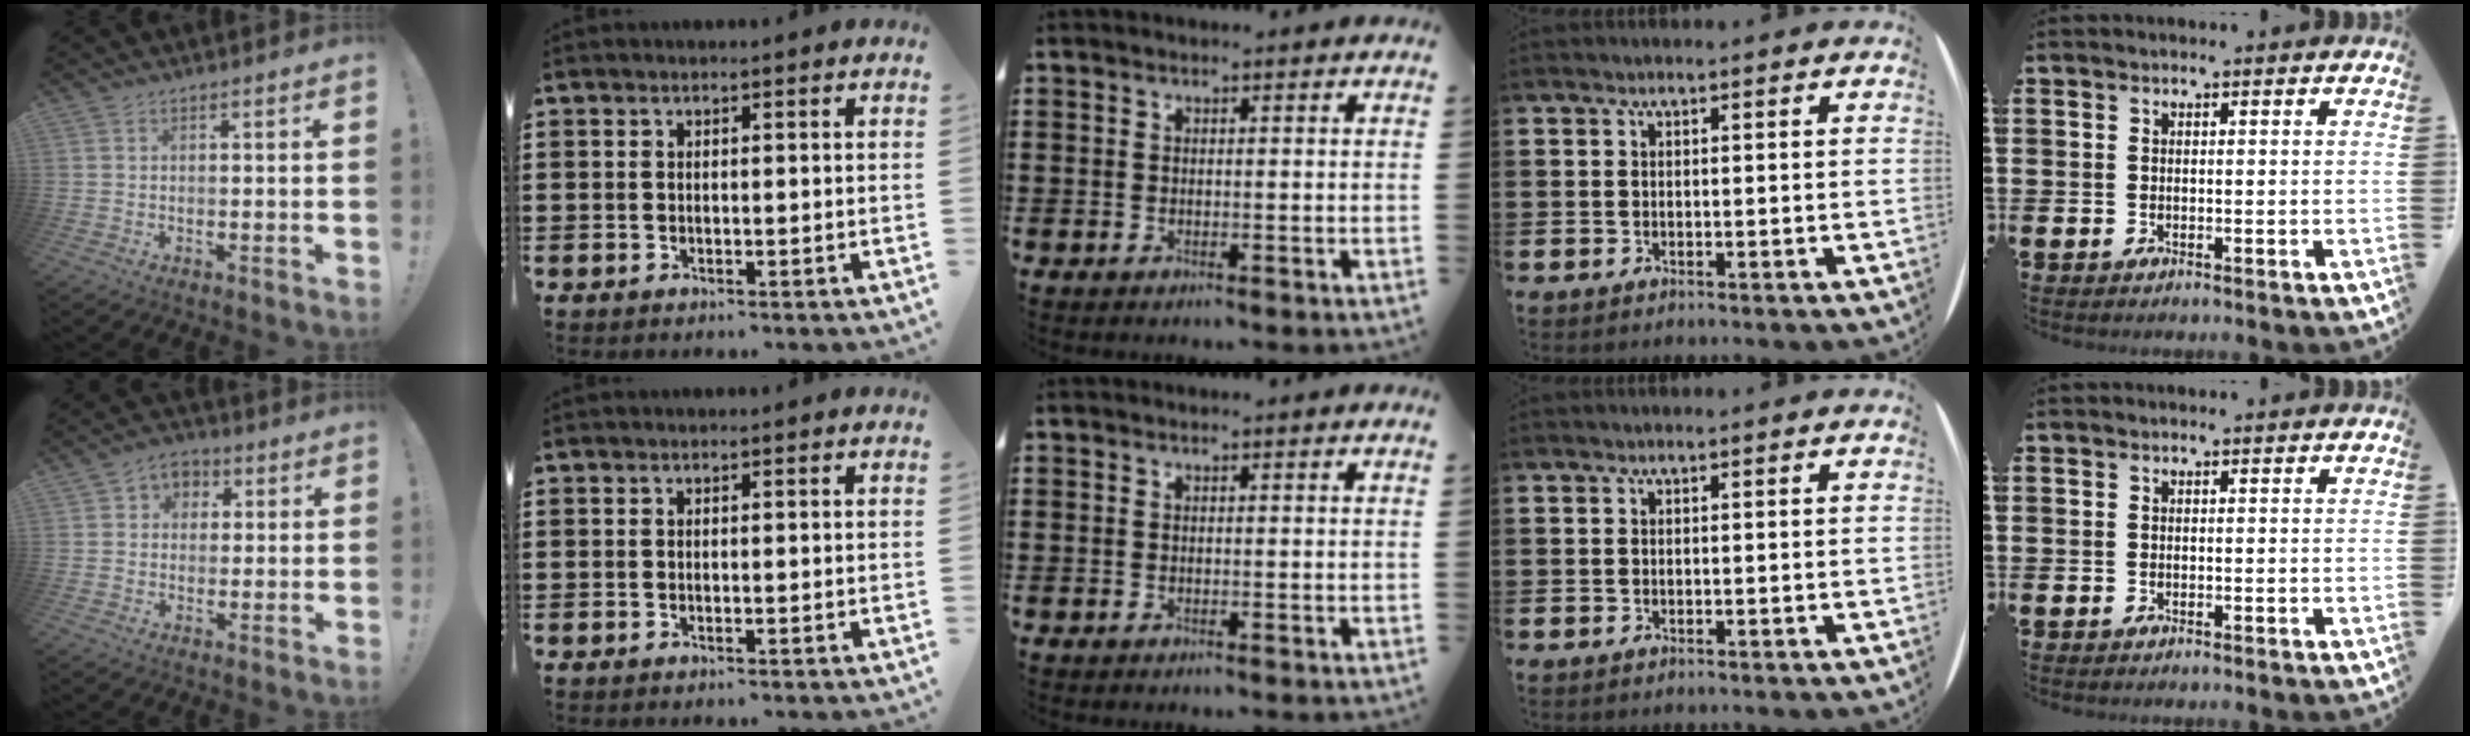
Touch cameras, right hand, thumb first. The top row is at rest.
{"thumb": {"total": 5.5, "force": [0.6, 5.1, 1.8], "torque": [-0.021, 0.008, 0.014]}}